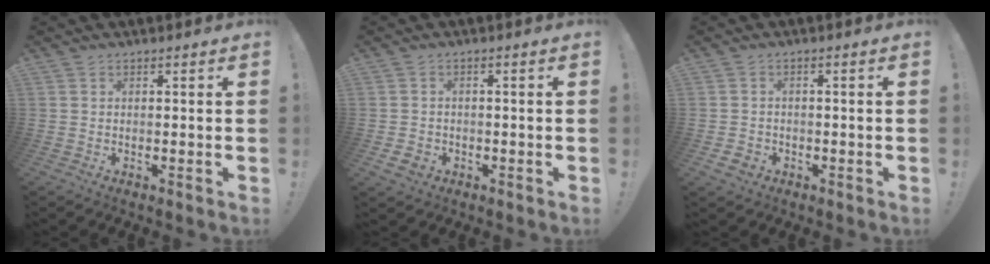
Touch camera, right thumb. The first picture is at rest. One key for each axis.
{"total": 3.8, "fx": -1.6, "fy": 2.9, "fz": 1.8, "tx": -0.031, "ty": 0.000, "tz": -0.030}
{"total": 3.3, "fx": -1.7, "fy": 2.4, "fz": 1.4, "tx": -0.025, "ty": 0.003, "tz": -0.029}